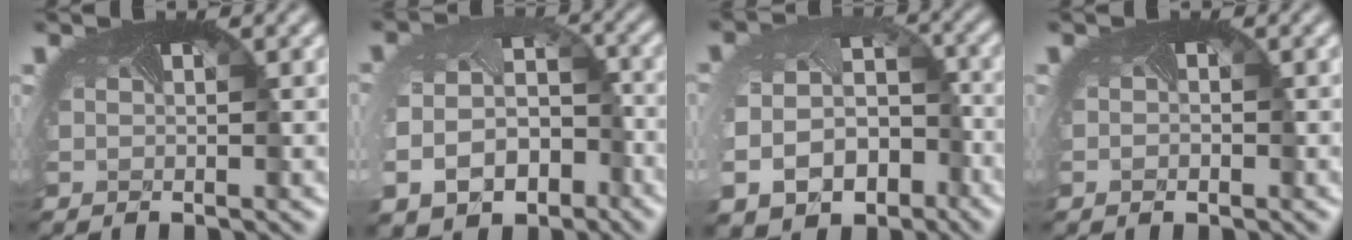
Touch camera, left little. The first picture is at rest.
{"total": 9.6, "force": [-4.3, 6.9, 5.0], "torque": [-0.094, -0.050, -0.045]}
{"total": 12.6, "force": [-5.8, 9.4, 5.9], "torque": [-0.116, -0.063, -0.065]}
{"total": 0.5, "force": [-0.4, 0.3, 0.2], "torque": [0.000, -0.003, -0.005]}